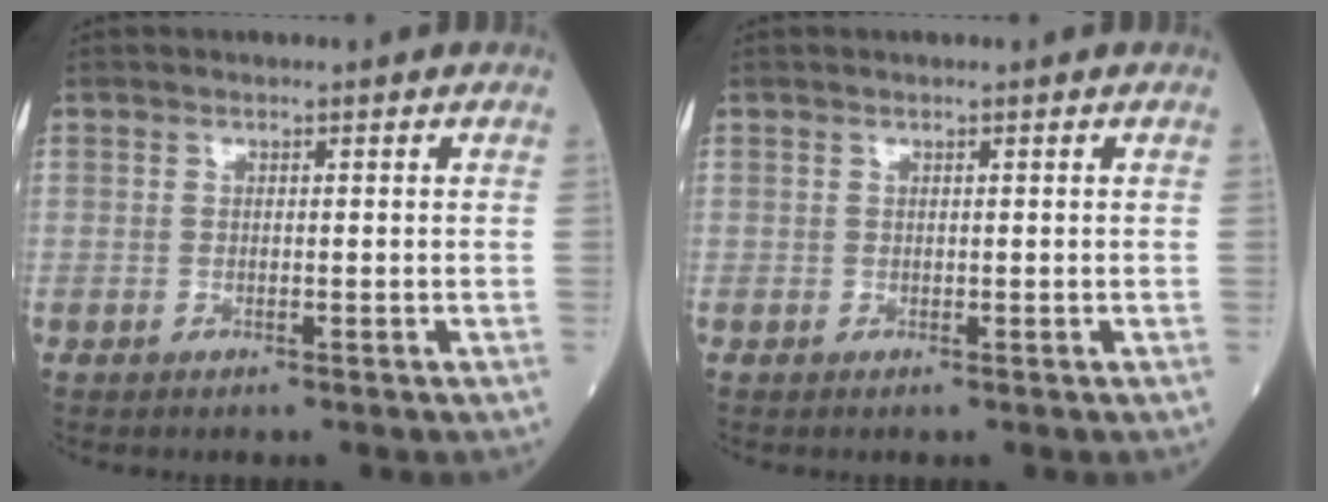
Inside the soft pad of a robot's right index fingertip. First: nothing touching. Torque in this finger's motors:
{"motor_torque": [0.00, 0.00, 0.00, 0.00]}